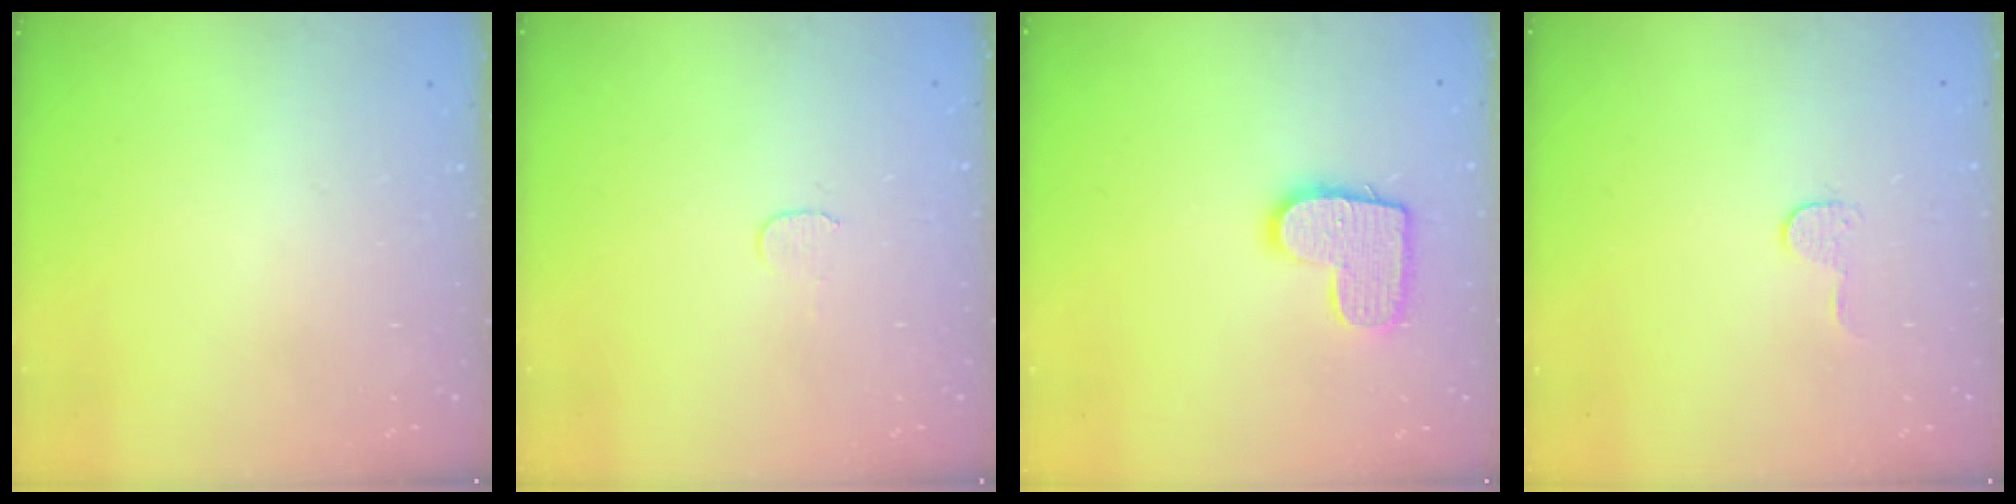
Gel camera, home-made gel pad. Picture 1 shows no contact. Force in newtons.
{"total": 3.8, "press": 3.8, "slide": 0.3}
{"total": 12.0, "press": 12.0, "slide": 0.8}
{"total": 5.7, "press": 5.7, "slide": 0.2}